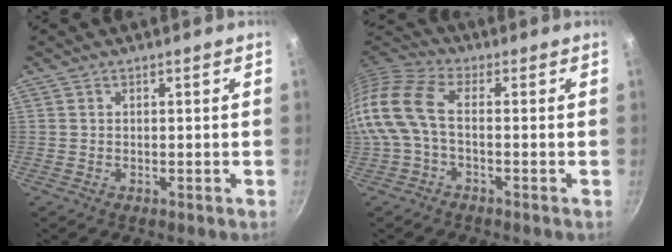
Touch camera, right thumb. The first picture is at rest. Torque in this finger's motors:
{"motor_torque": [1.75, 2.33, 1.33, -1.27, 0.37]}